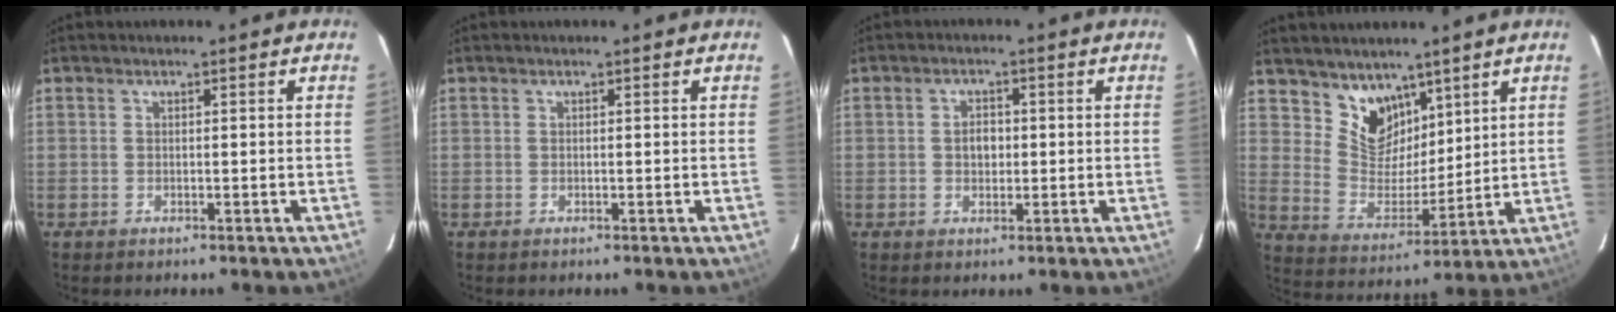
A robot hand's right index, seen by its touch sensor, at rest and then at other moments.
{"total": 0.0}
{"total": 2.9, "force": [0.0, 2.2, 1.9], "torque": [-0.031, 0.007, 0.000]}
{"total": 9.7, "force": [6.8, 6.2, 3.2], "torque": [-0.055, -0.006, 0.139]}